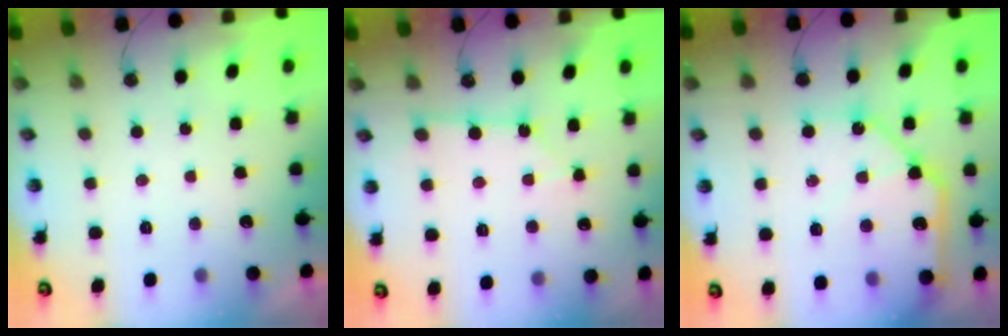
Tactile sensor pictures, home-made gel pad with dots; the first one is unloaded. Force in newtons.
{"total": 2.6, "press": 2.6, "slide": 0.3}
{"total": 15.9, "press": 15.9, "slide": 1.3}